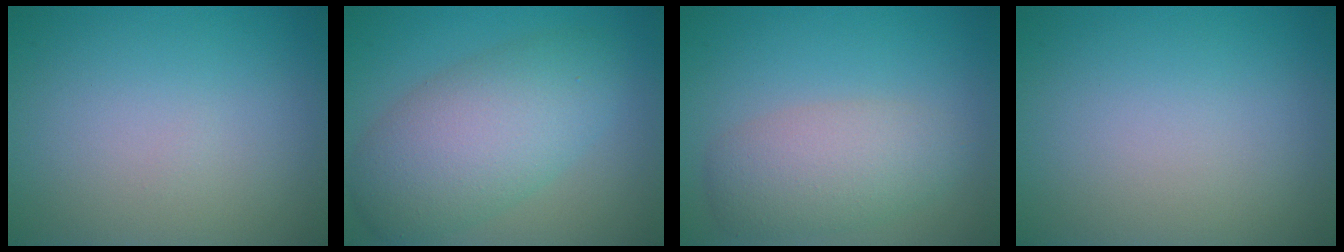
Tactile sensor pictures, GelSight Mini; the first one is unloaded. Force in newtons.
{"total": 7.5, "press": 7.5, "slide": 0.1}
{"total": 4.3, "press": 4.3, "slide": 0.1}
{"total": 0.0}